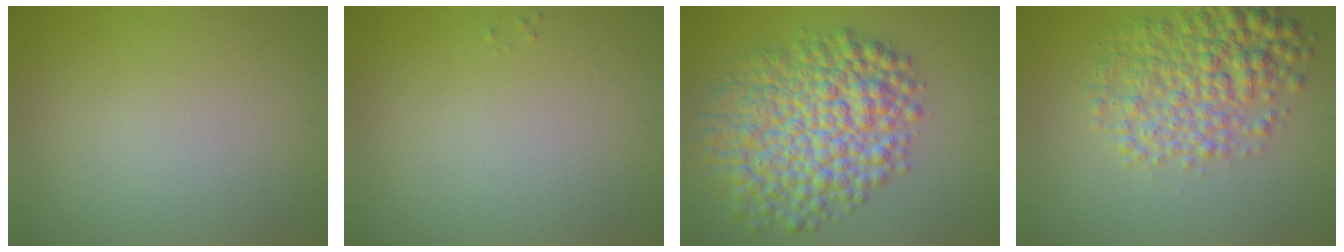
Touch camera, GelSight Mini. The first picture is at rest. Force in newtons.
{"total": 0.0}
{"total": 9.5, "press": 9.5, "slide": 0.3}
{"total": 5.7, "press": 5.7, "slide": 0.1}